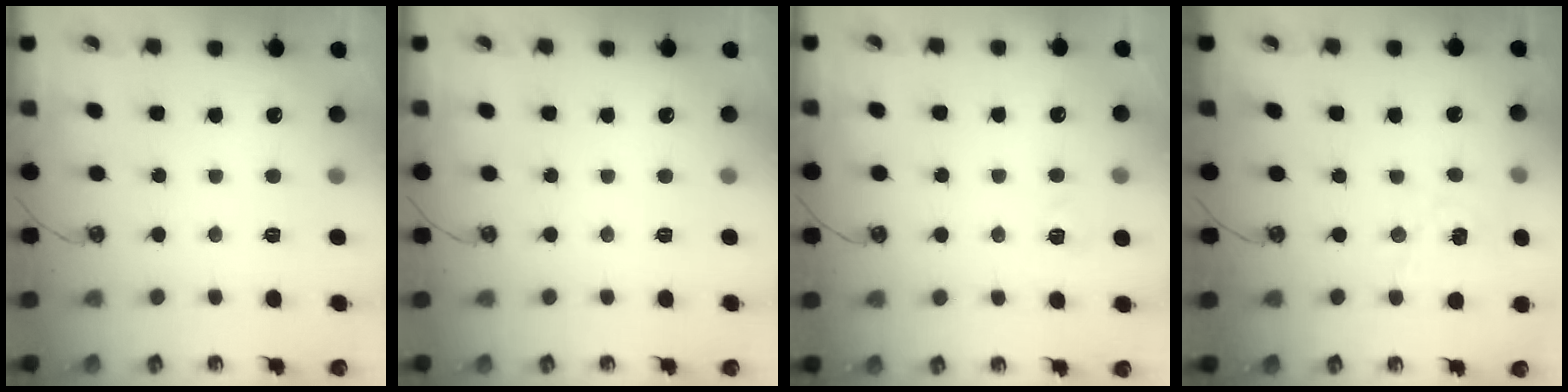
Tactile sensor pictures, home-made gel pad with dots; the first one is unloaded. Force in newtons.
{"total": 0.0}
{"total": 6.8, "press": 6.8, "slide": 0.6}
{"total": 2.9, "press": 2.9, "slide": 0.4}